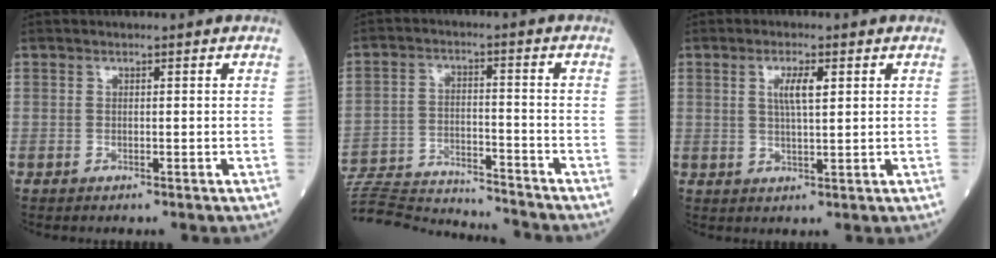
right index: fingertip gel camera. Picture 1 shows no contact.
{"total": 17.8, "force": [-17.4, 1.2, 3.7], "torque": [-0.082, 0.002, -0.265]}
{"total": 3.9, "force": [1.3, 0.6, 3.6], "torque": [-0.068, 0.002, 0.023]}